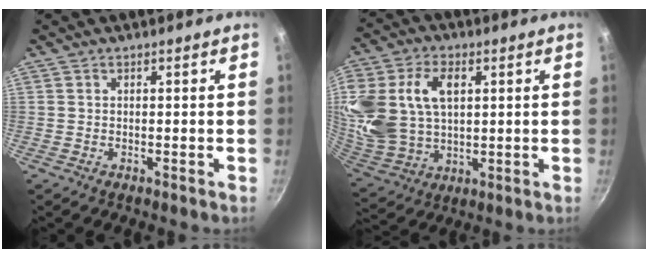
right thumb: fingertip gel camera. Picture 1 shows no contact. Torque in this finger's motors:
{"motor_torque": [2.35, 2.66, 1.10, -0.69, 0.31]}